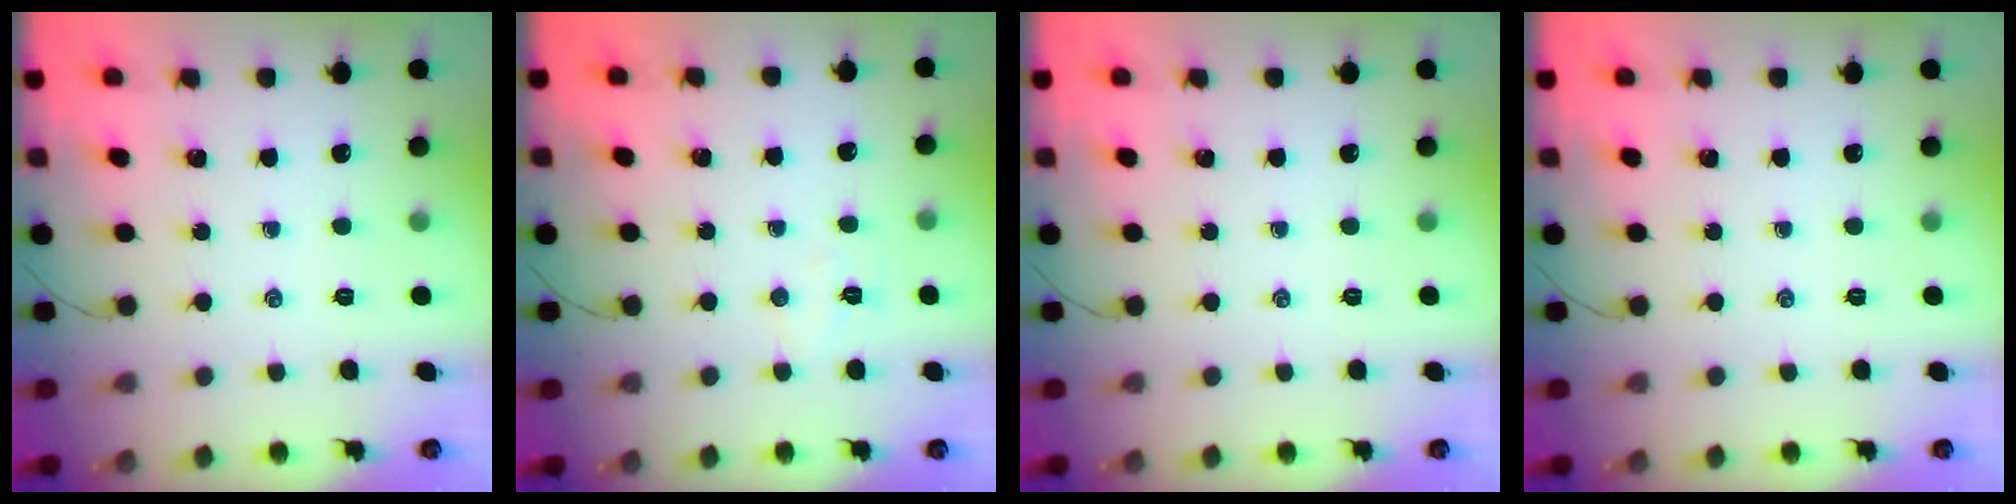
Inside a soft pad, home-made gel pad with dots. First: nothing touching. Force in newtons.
{"total": 4.0, "press": 3.9, "slide": 0.9}
{"total": 0.0}
{"total": 0.0}